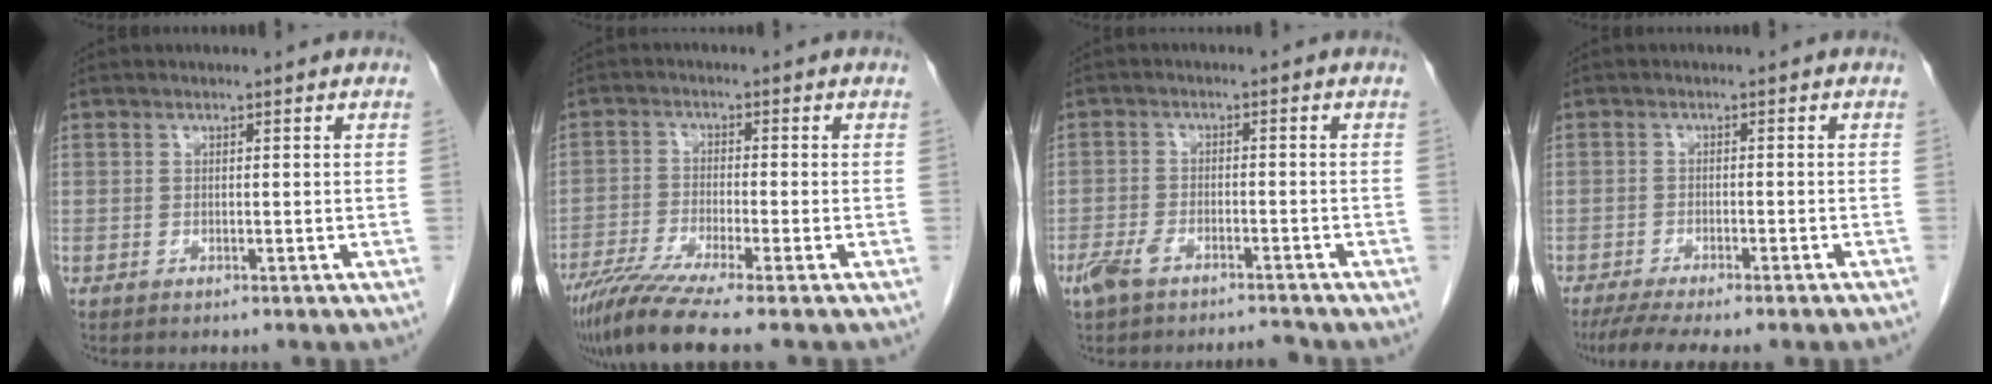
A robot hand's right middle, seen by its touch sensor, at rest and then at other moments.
{"total": 8.6, "force": [-6.6, -0.9, 5.3], "torque": [-0.090, -0.028, -0.114]}
{"total": 5.1, "force": [-4.2, 1.4, 2.6], "torque": [-0.055, 0.000, -0.075]}
{"total": 9.4, "force": [-7.7, 0.8, 5.2], "torque": [-0.065, -0.011, -0.112]}